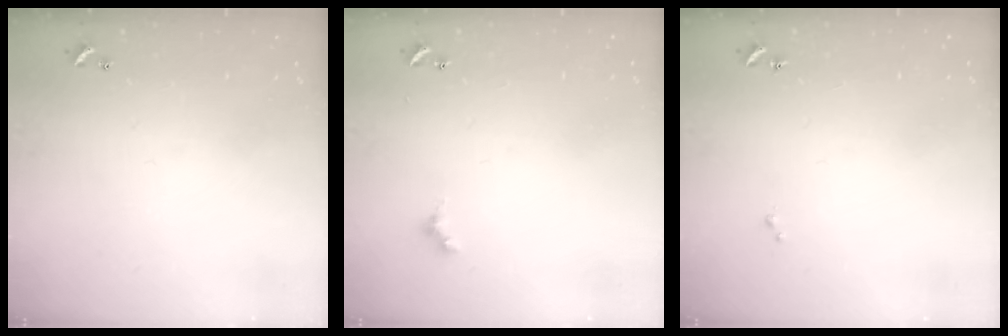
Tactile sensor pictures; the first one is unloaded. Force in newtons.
{"total": 2.7, "press": 2.6, "slide": 0.5}
{"total": 0.0}